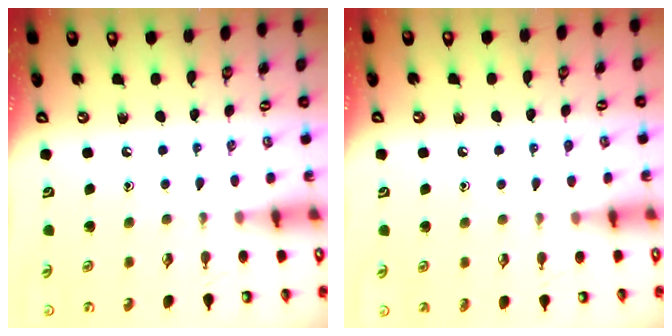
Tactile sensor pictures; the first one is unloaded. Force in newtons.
{"total": 5.2, "press": 5.2, "slide": 0.6}